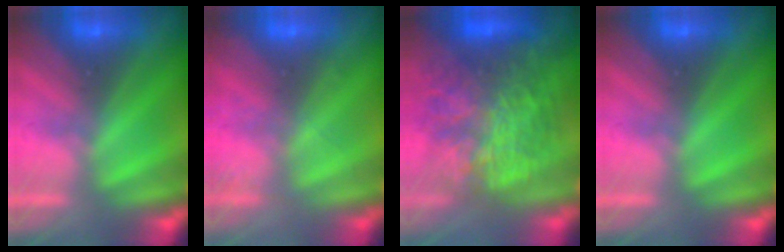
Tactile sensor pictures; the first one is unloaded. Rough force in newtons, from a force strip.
{"total": 2.1}
{"total": 7.4}
{"total": 0.0}